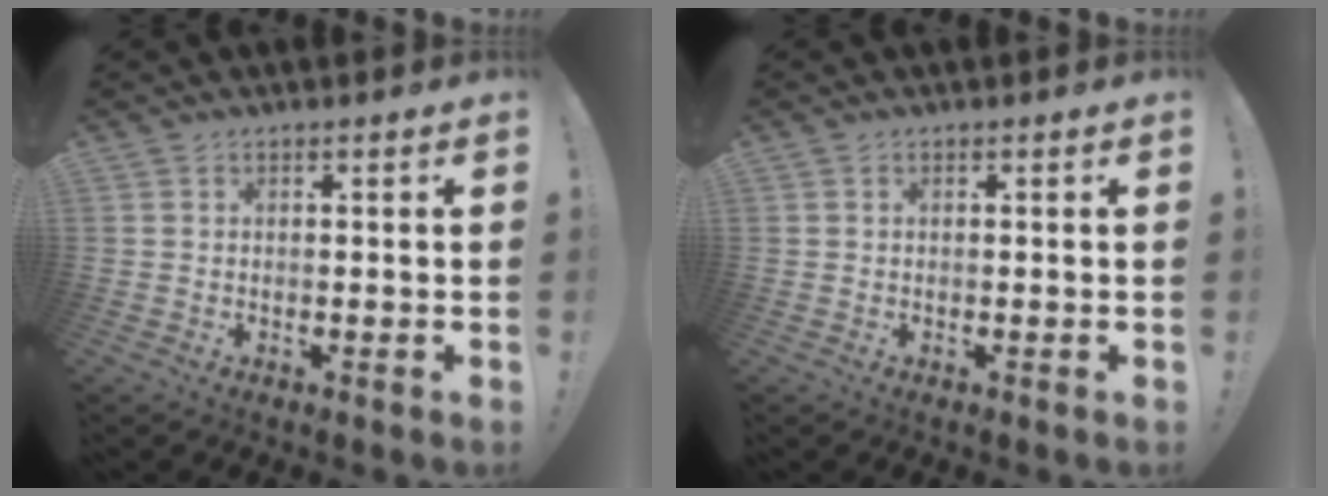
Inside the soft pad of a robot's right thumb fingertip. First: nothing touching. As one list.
[{"total": 0.0}]